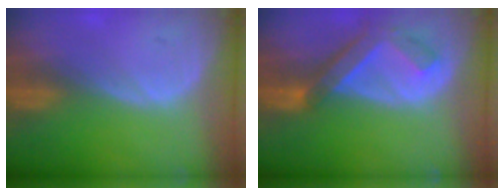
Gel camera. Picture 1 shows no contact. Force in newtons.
{"total": 7.0, "press": 6.1, "slide": 3.4}